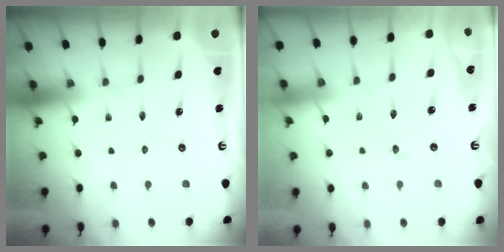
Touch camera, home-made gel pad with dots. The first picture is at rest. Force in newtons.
{"total": 3.7, "press": 3.7, "slide": 0.1}